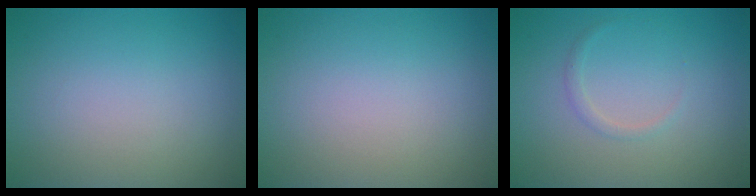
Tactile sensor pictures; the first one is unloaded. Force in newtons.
{"total": 0.0}
{"total": 0.8, "press": 0.8, "slide": 0.0}